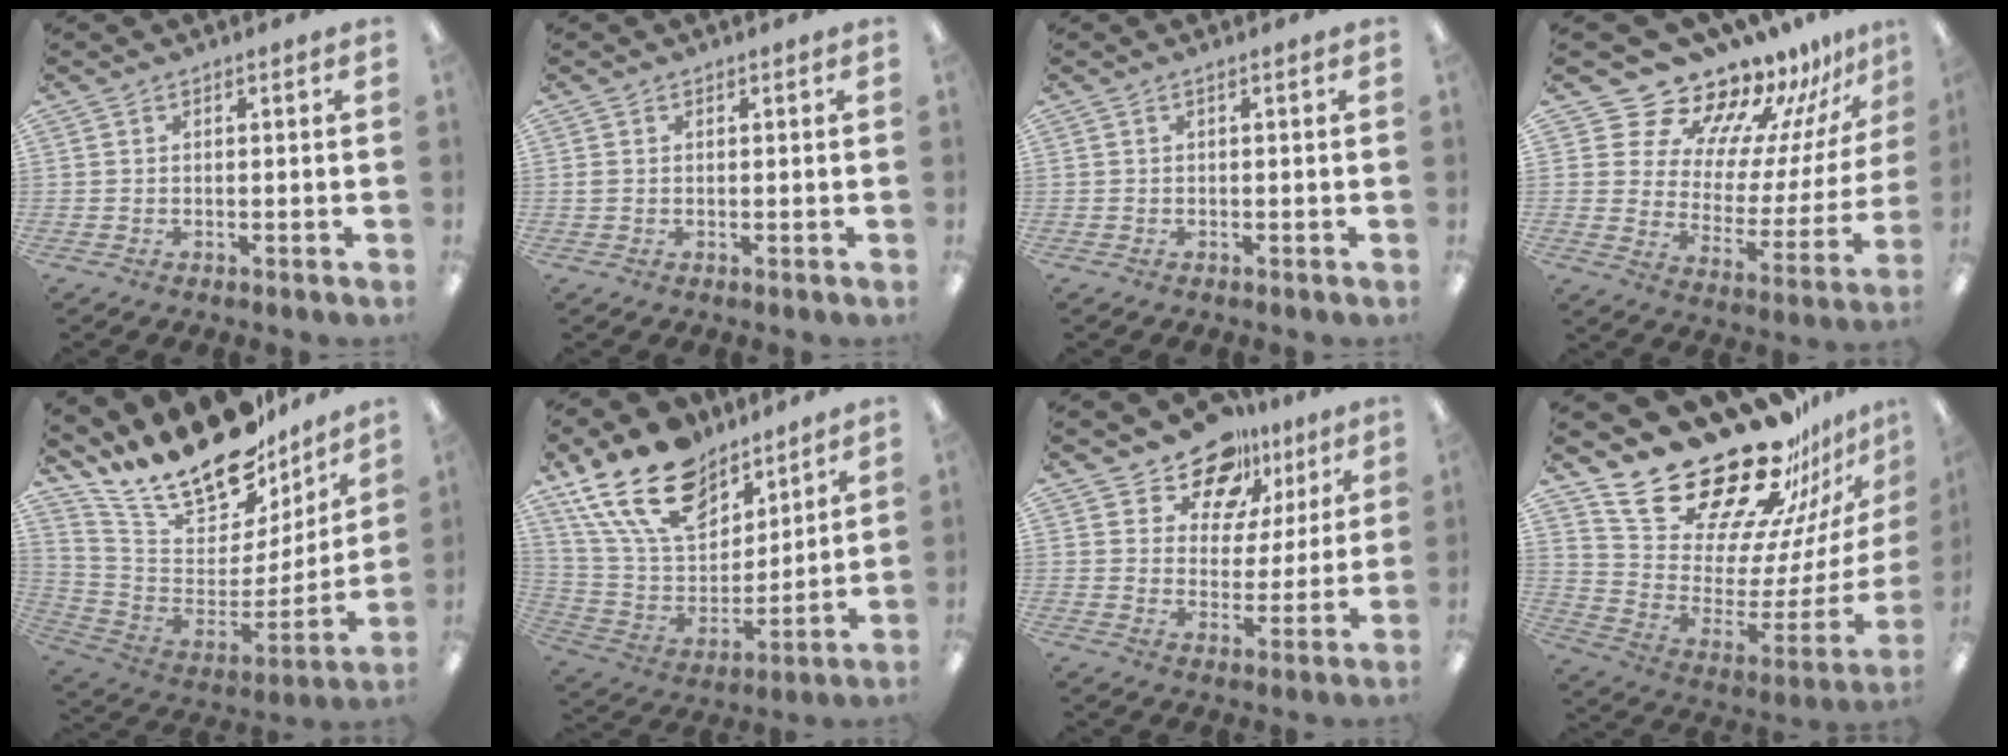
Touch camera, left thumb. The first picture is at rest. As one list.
[{"total": 1.1, "force": [0.4, 0.9, 0.5], "torque": [-0.012, 0.004, 0.006]}, {"total": 0.0}, {"total": 16.0, "force": [14.6, 6.3, 2.0], "torque": [-0.050, -0.136, 0.266]}, {"total": 22.0, "force": [18.2, 8.0, 9.4], "torque": [-0.164, -0.138, 0.321]}, {"total": 21.2, "force": [14.5, 11.5, 10.3], "torque": [-0.210, -0.073, 0.269]}, {"total": 13.3, "force": [10.5, 7.5, 2.9], "torque": [-0.051, -0.078, 0.197]}, {"total": 29.0, "force": [23.4, 10.7, 13.5], "torque": [-0.193, -0.190, 0.433]}]